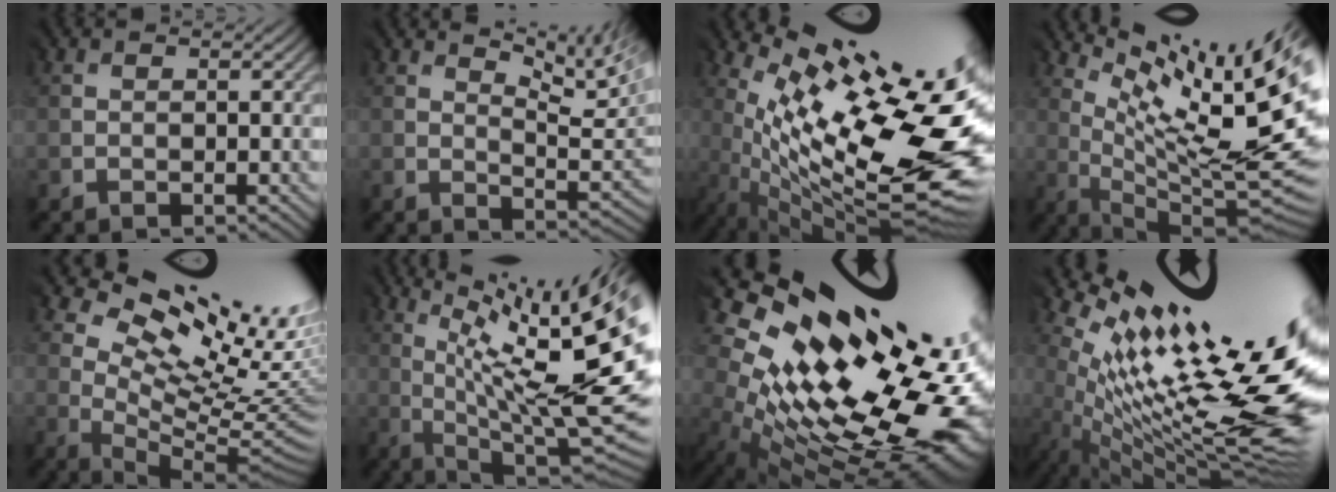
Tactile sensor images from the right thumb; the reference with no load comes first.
{"total": 10.2, "force": [5.0, 3.1, 8.4], "torque": [-0.135, 0.008, 0.082]}
{"total": 14.7, "force": [2.1, 3.9, 14.0], "torque": [-0.227, -0.006, 0.070]}
{"total": 14.5, "force": [6.7, 2.2, 12.7], "torque": [-0.198, -0.016, 0.143]}
{"total": 13.6, "force": [7.0, 5.5, 10.3], "torque": [-0.165, 0.008, 0.122]}
{"total": 16.7, "force": [2.8, 3.8, 16.0], "torque": [-0.223, 0.013, 0.072]}
{"total": 16.5, "force": [2.4, 7.5, 14.5], "torque": [-0.237, 0.003, 0.064]}
{"total": 16.0, "force": [3.4, 4.6, 14.9], "torque": [-0.239, 0.002, 0.081]}